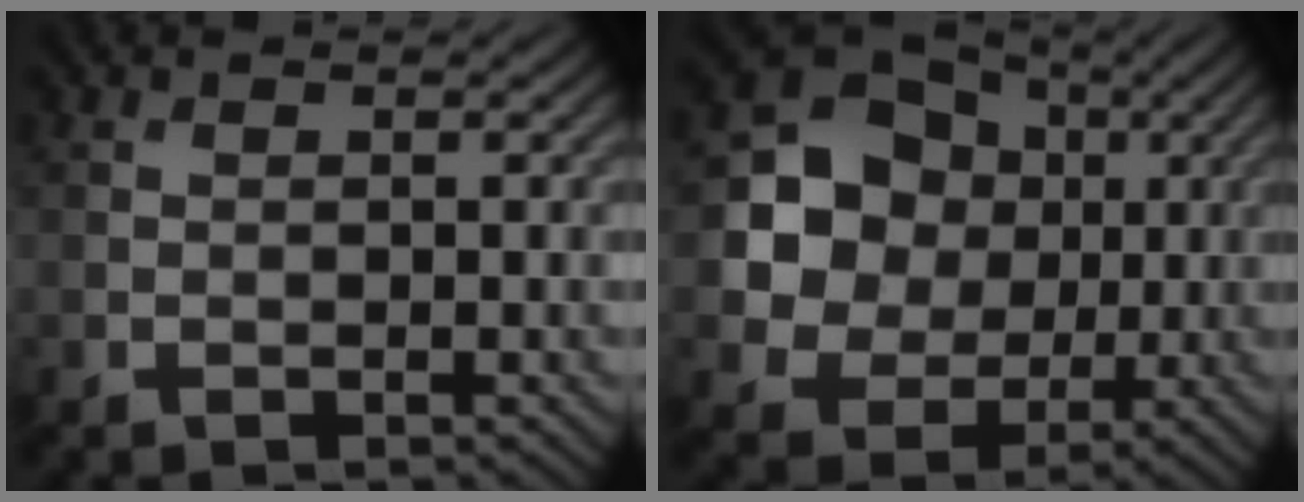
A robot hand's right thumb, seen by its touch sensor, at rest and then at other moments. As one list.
[{"total": 12.4, "force": [1.6, 10.9, 5.7], "torque": [-0.129, 0.009, 0.023]}]